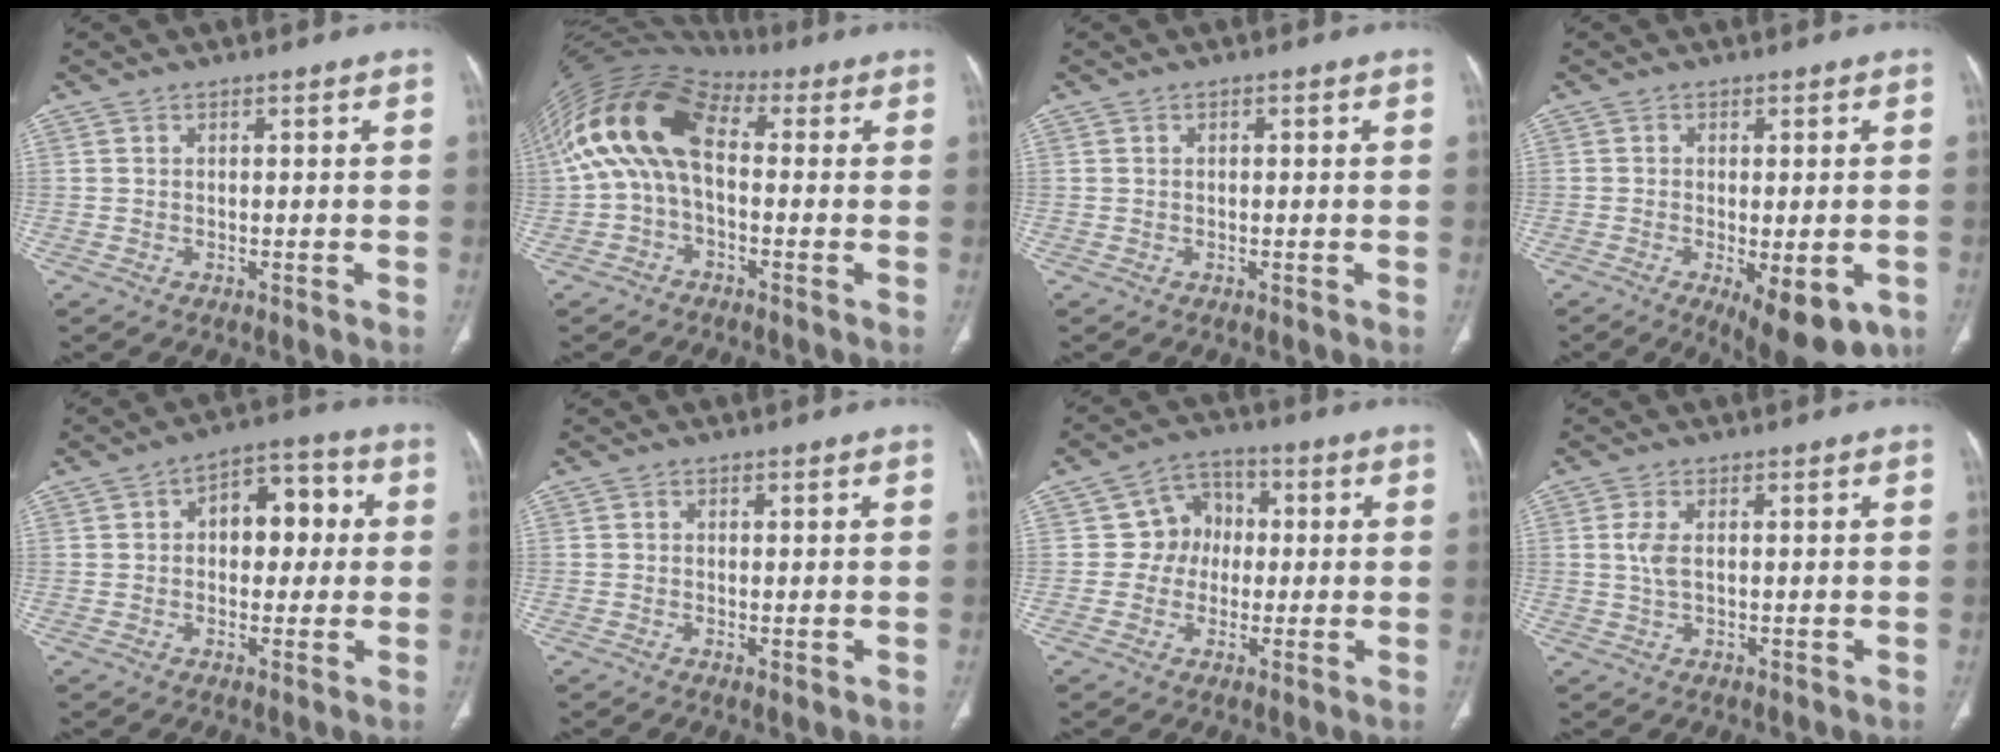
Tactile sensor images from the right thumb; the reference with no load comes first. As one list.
[{"total": 15.2, "force": [1.6, 8.8, 12.3], "torque": [-0.240, 0.048, 0.019]}, {"total": 0.5, "force": [0.1, 0.3, 0.4], "torque": [-0.008, 0.001, 0.002]}, {"total": 11.5, "force": [-4.8, 4.7, 9.3], "torque": [-0.117, -0.007, -0.061]}, {"total": 9.9, "force": [1.4, 6.2, 7.6], "torque": [-0.069, 0.026, 0.015]}, {"total": 1.1, "force": [-0.2, 0.4, 1.0], "torque": [-0.021, -0.005, -0.001]}, {"total": 7.2, "force": [0.2, 6.6, 2.8], "torque": [0.002, 0.017, -0.009]}, {"total": 3.2, "force": [0.5, 1.4, 2.9], "torque": [-0.072, 0.000, 0.012]}]